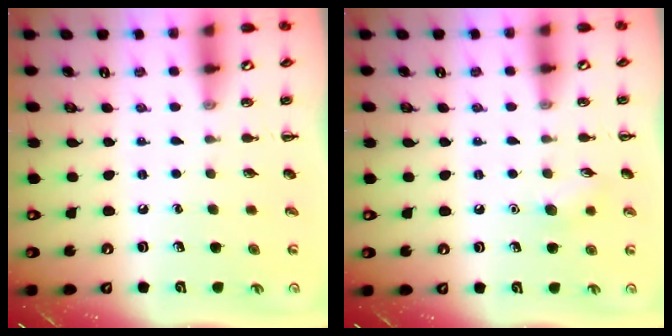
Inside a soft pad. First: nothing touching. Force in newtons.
{"total": 6.7, "press": 6.6, "slide": 1.3}